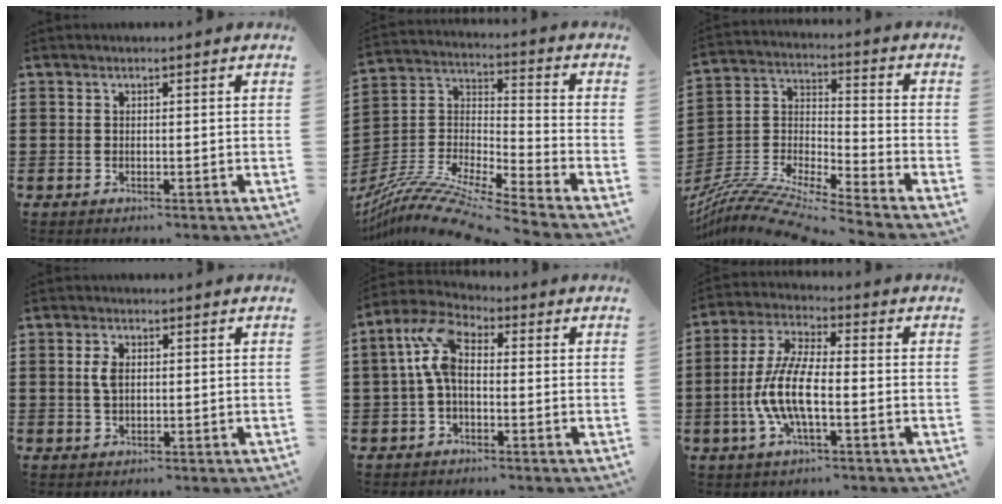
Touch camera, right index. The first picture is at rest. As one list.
[{"total": 10.8, "force": [-9.7, 0.5, 4.7], "torque": [-0.101, 0.007, -0.201]}, {"total": 9.6, "force": [-9.0, 0.5, 3.2], "torque": [-0.075, 0.001, -0.188]}, {"total": 2.9, "force": [0.5, 1.6, 2.4], "torque": [-0.051, 0.008, 0.007]}, {"total": 7.1, "force": [0.8, 3.9, 5.9], "torque": [-0.149, 0.001, 0.007]}, {"total": 8.9, "force": [-2.3, 2.7, 8.2], "torque": [-0.193, -0.013, -0.051]}]